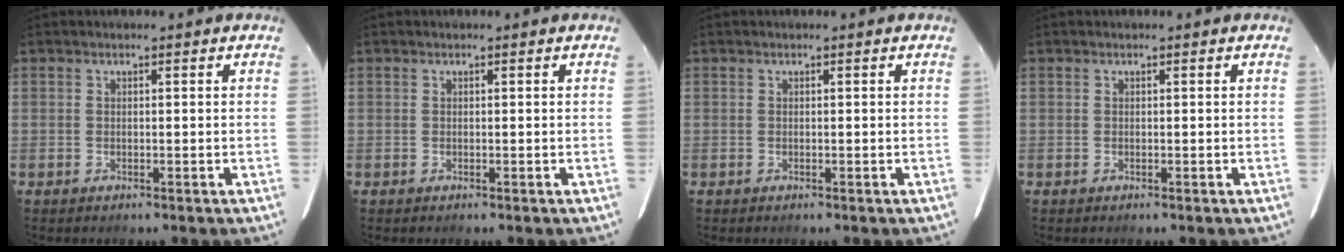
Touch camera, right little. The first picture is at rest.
{"total": 0.0}
{"total": 0.0}
{"total": 0.0}